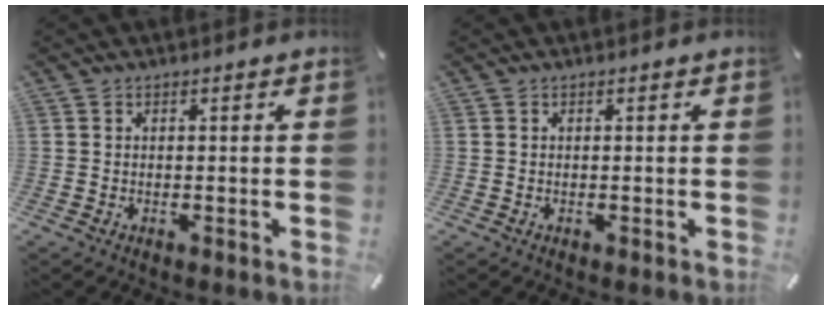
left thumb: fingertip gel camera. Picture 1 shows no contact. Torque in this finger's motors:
{"motor_torque": [-0.09, -0.06, 0.00, 0.04, 0.00]}